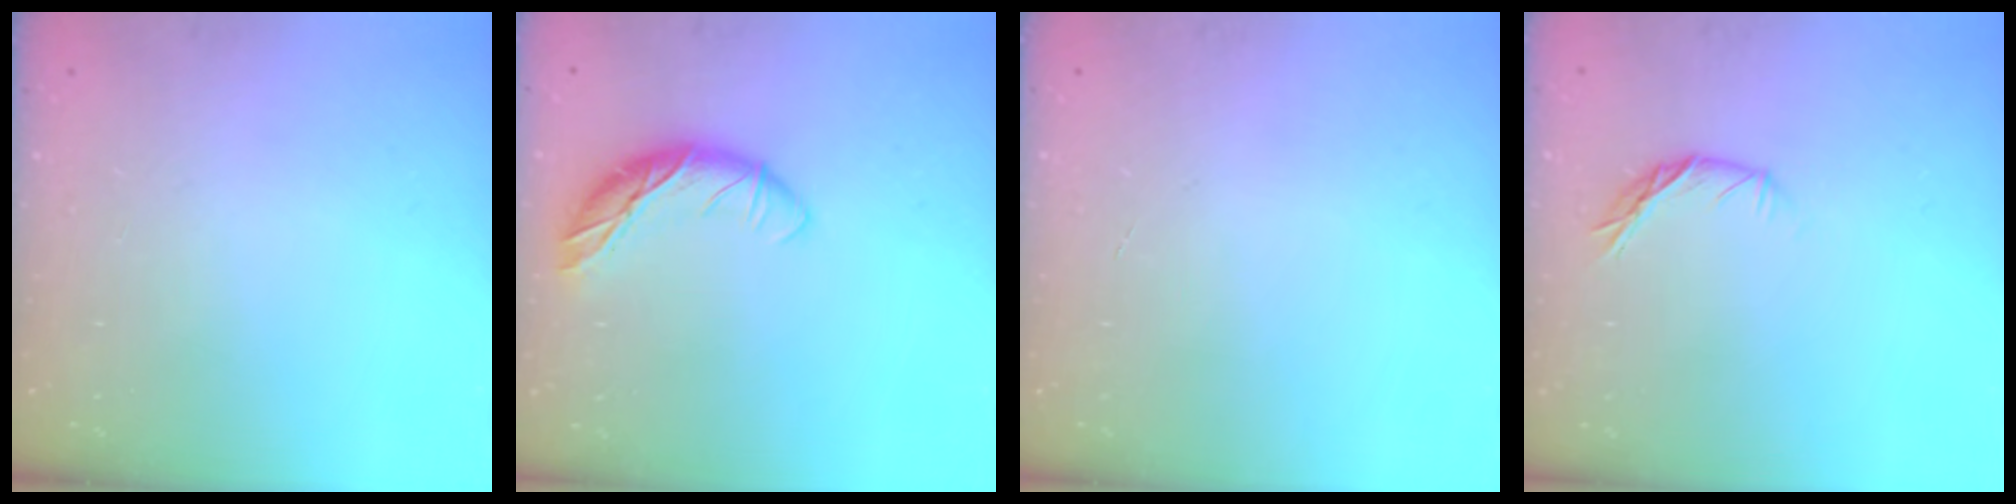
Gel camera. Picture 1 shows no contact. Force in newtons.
{"total": 11.1, "press": 11.1, "slide": 0.7}
{"total": 0.0}
{"total": 6.4, "press": 6.4, "slide": 0.9}